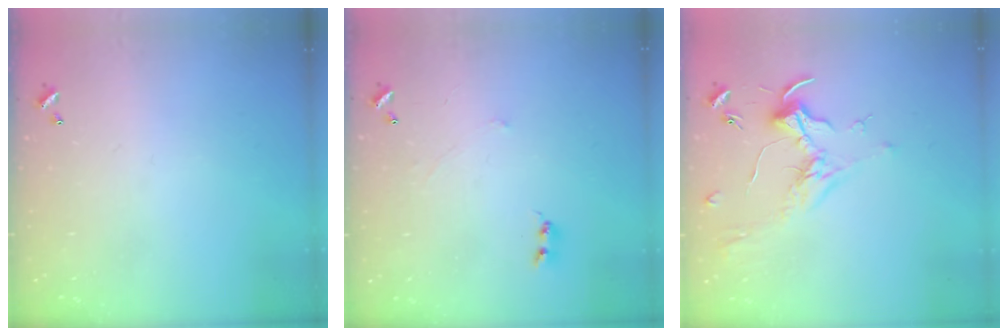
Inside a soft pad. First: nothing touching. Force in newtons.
{"total": 0.9, "press": 0.8, "slide": 0.3}
{"total": 1.7, "press": 1.5, "slide": 0.8}